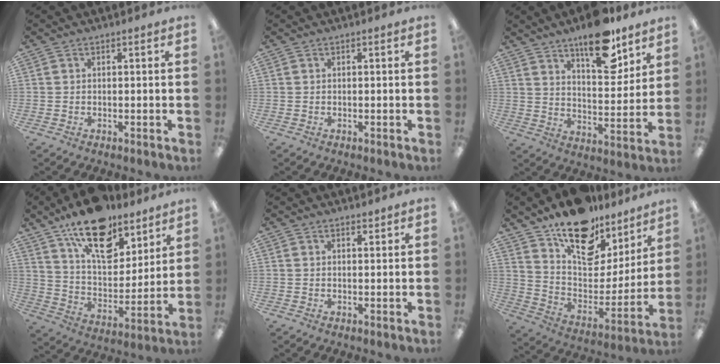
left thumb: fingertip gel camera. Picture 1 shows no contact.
{"total": 0.0}
{"total": 15.6, "force": [11.4, 6.0, 8.8], "torque": [-0.112, -0.070, 0.191]}
{"total": 19.0, "force": [13.2, 9.2, 10.1], "torque": [-0.161, -0.074, 0.229]}
{"total": 1.0, "force": [0.9, 0.3, 0.2], "torque": [0.004, -0.005, 0.016]}
{"total": 18.0, "force": [13.2, 9.5, 7.7], "torque": [-0.124, -0.099, 0.235]}